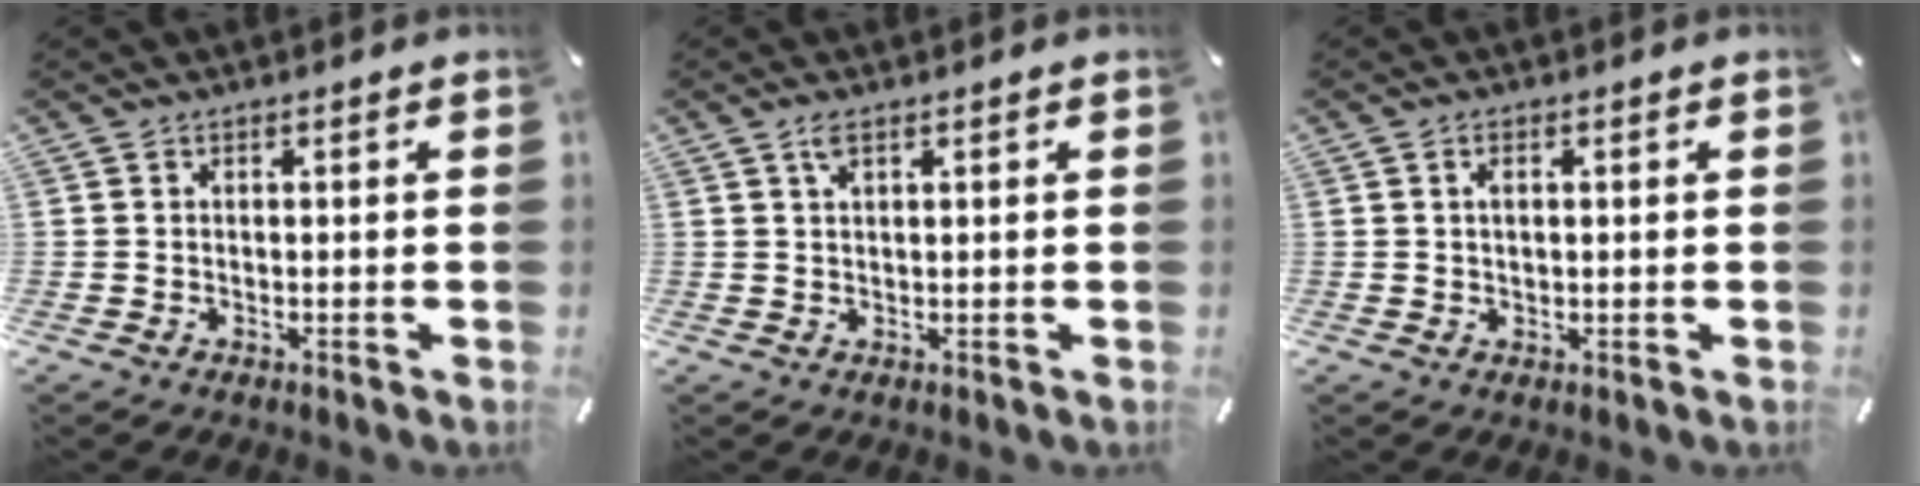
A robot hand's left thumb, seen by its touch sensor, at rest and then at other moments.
{"total": 2.2, "force": [1.1, 0.6, 1.7], "torque": [-0.038, 0.003, 0.019]}
{"total": 1.6, "force": [0.5, 1.0, 1.2], "torque": [-0.028, 0.003, 0.008]}